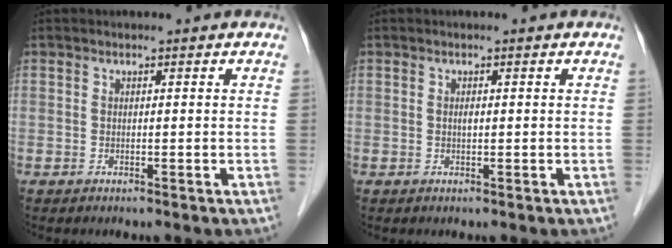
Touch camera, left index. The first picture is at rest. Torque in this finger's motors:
{"motor_torque": [0.10, -0.01, -0.01, 0.00]}